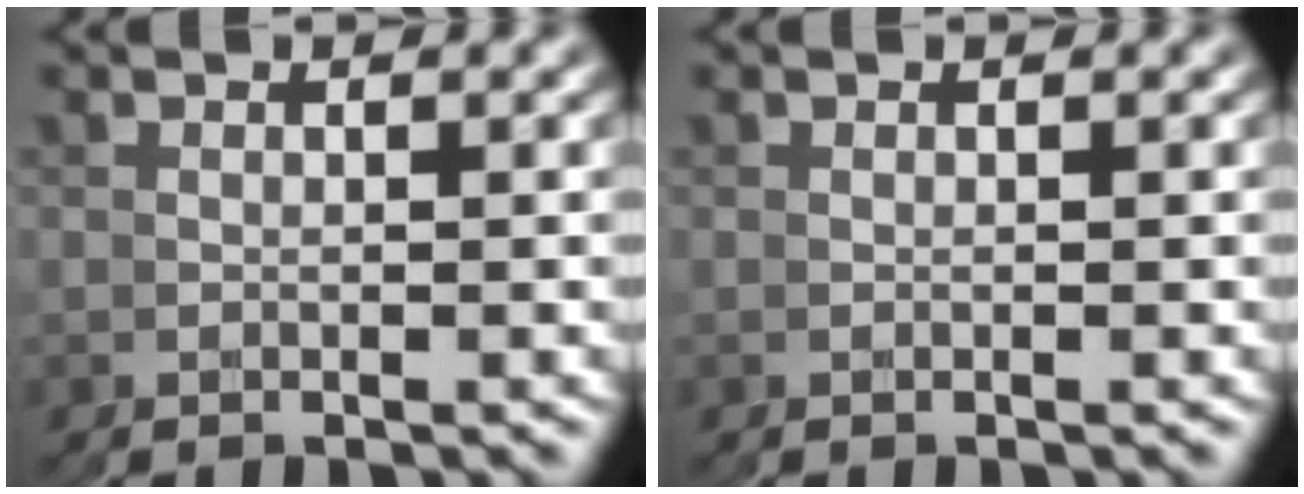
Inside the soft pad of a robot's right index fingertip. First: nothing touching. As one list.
[{"total": 0.0}]